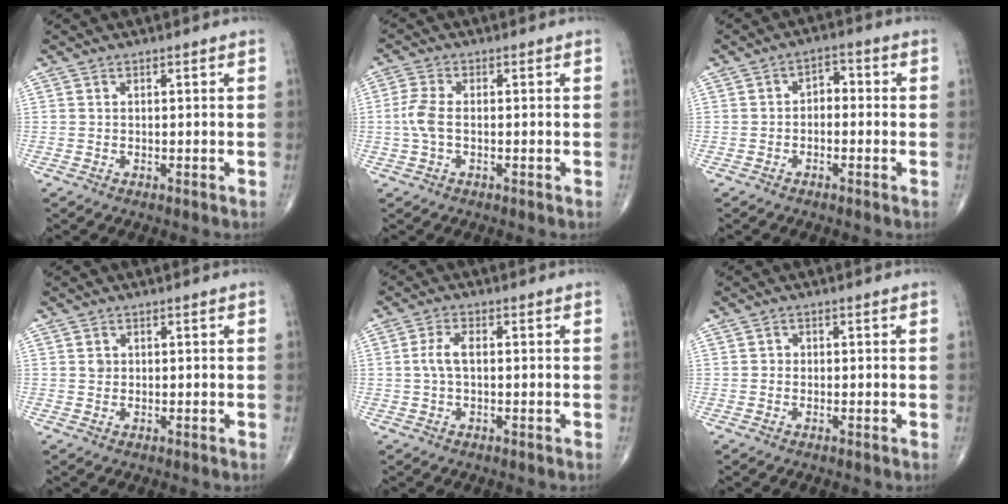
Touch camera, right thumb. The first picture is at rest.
{"total": 4.5, "force": [-0.4, 2.4, 3.8], "torque": [-0.100, 0.010, -0.013]}
{"total": 3.5, "force": [-0.5, 2.4, 2.4], "torque": [-0.017, 0.021, -0.019]}
{"total": 1.2, "force": [0.3, 1.0, 0.5], "torque": [0.000, 0.001, 0.005]}
{"total": 3.8, "force": [0.2, 1.8, 3.3], "torque": [-0.076, 0.010, 0.001]}
{"total": 0.9, "force": [-0.1, 0.9, 0.3], "torque": [0.003, 0.003, -0.006]}